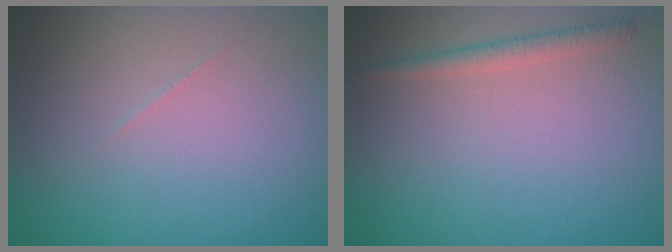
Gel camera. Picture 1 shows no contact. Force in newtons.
{"total": 1.5, "press": 1.5, "slide": 0.1}